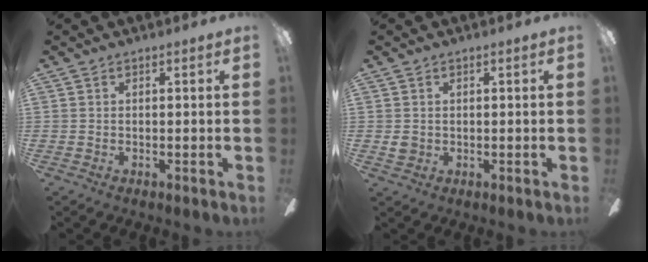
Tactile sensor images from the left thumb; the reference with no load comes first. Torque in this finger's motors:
{"motor_torque": [-0.06, 0.75, 0.02, -0.47, -0.04]}